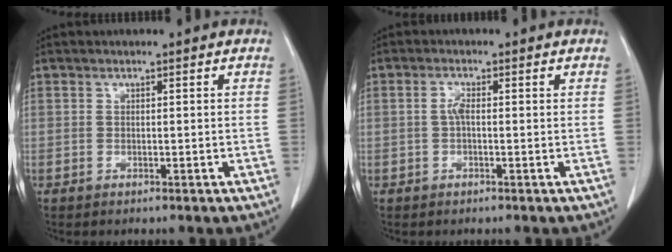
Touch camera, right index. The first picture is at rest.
{"total": 2.0, "force": [0.2, 0.5, 1.9], "torque": [-0.037, 0.006, 0.004]}